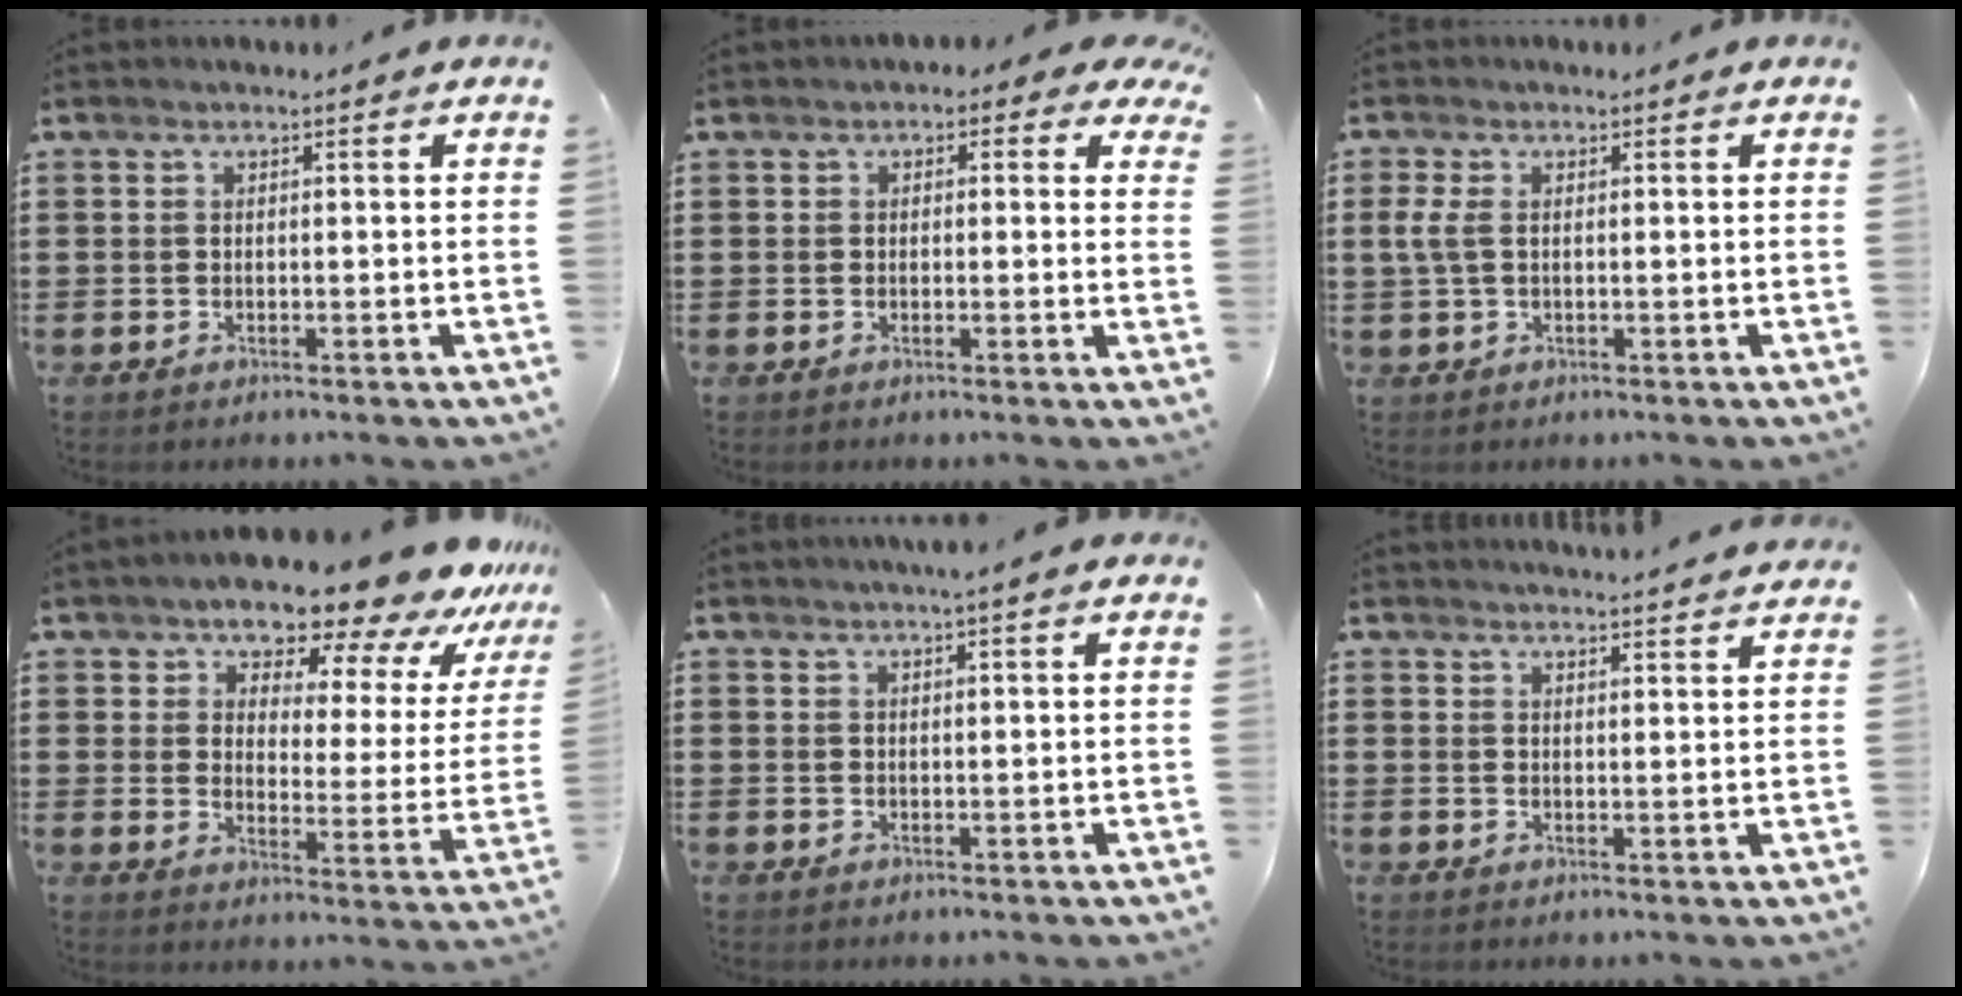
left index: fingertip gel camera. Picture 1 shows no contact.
{"total": 1.5, "force": [0.5, 1.1, 0.9], "torque": [-0.015, 0.005, 0.006]}
{"total": 2.9, "force": [0.2, 1.3, 2.5], "torque": [-0.074, -0.003, -0.003]}
{"total": 11.6, "force": [10.7, 2.6, 3.8], "torque": [-0.081, -0.081, 0.183]}
{"total": 2.0, "force": [1.6, -0.2, 1.2], "torque": [-0.024, 0.000, 0.029]}
{"total": 2.9, "force": [2.8, -0.5, 0.1], "torque": [-0.010, -0.014, 0.052]}